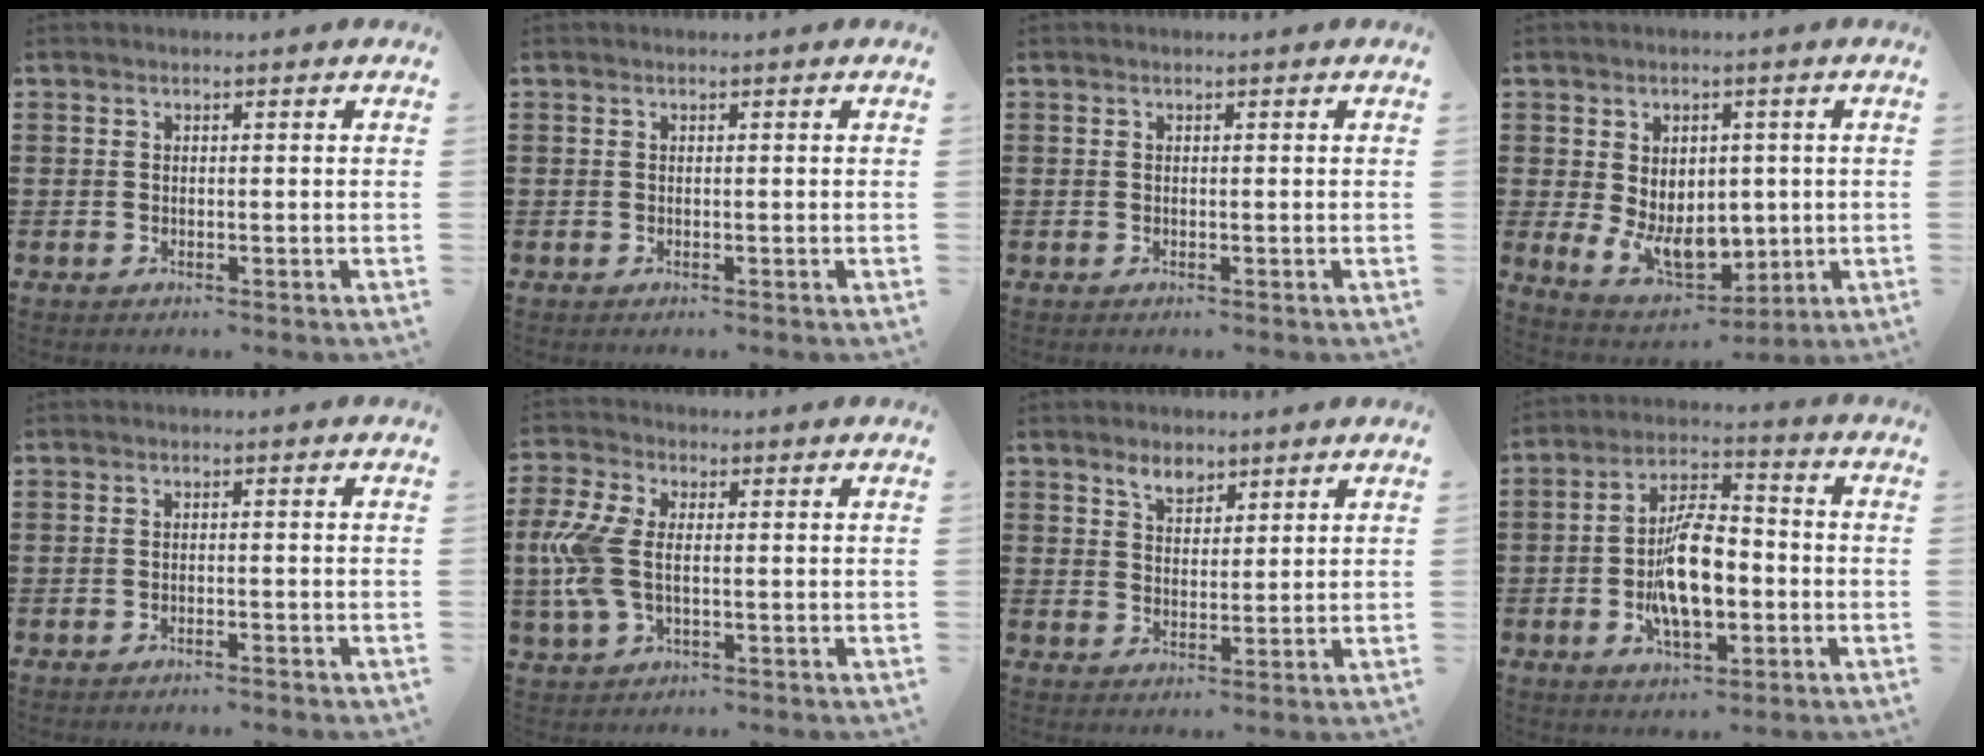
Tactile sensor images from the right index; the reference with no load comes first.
{"total": 0.0}
{"total": 0.0}
{"total": 8.1, "force": [-0.9, 5.8, 5.6], "torque": [-0.097, 0.005, -0.016]}
{"total": 1.0, "force": [-1.0, -0.1, 0.3], "torque": [-0.007, -0.001, -0.020]}
{"total": 8.6, "force": [-0.3, 4.6, 7.2], "torque": [-0.189, -0.007, -0.016]}
{"total": 3.8, "force": [2.9, 2.0, 1.3], "torque": [-0.027, 0.003, 0.053]}
{"total": 10.5, "force": [-2.3, 4.7, 9.1], "torque": [-0.177, -0.002, -0.044]}